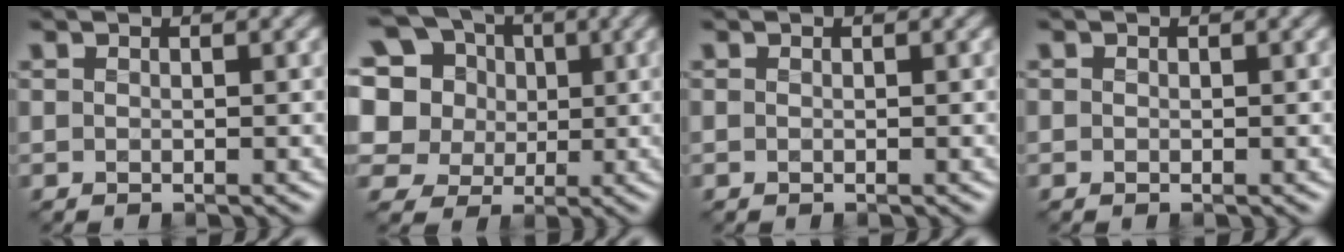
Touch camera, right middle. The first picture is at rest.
{"total": 15.3, "force": [5.7, 12.6, 6.7], "torque": [-0.199, 0.048, 0.091]}
{"total": 0.0}
{"total": 0.0}